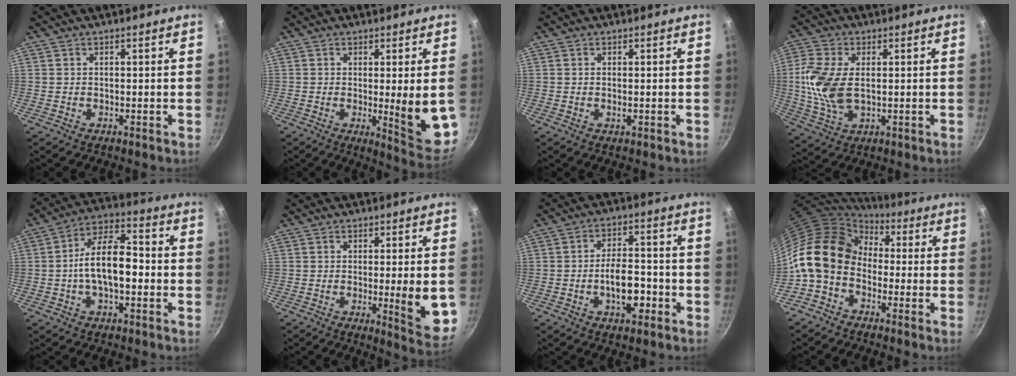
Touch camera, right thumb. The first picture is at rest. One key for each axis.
{"total": 10.5, "fx": -0.4, "fy": 2.2, "fz": 10.3, "tx": -0.125, "ty": -0.026, "tz": 0.001}
{"total": 1.0, "fx": -0.3, "fy": 0.3, "fz": 0.9, "tx": -0.019, "ty": -0.001, "tz": -0.003}
{"total": 11.6, "fx": 0.6, "fy": 6.8, "fz": 9.4, "tx": -0.199, "ty": -0.001, "tz": 0.010}
{"total": 12.5, "fx": -1.5, "fy": 6.4, "fz": 10.7, "tx": -0.160, "ty": 0.042, "tz": -0.038}
{"total": 9.7, "fx": -1.0, "fy": 1.7, "fz": 9.4, "tx": -0.116, "ty": -0.014, "tz": -0.009}
{"total": 8.8, "fx": -3.1, "fy": 4.4, "fz": 6.9, "tx": -0.089, "ty": 0.025, "tz": -0.052}
{"total": 15.5, "fx": -0.7, "fy": 11.8, "fz": 10.0, "tx": -0.168, "ty": 0.038, "tz": -0.035}